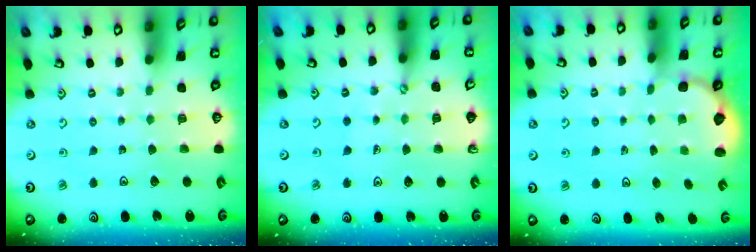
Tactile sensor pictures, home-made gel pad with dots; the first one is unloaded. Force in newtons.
{"total": 1.1, "press": 1.1, "slide": 0.1}
{"total": 2.1, "press": 1.4, "slide": 1.5}